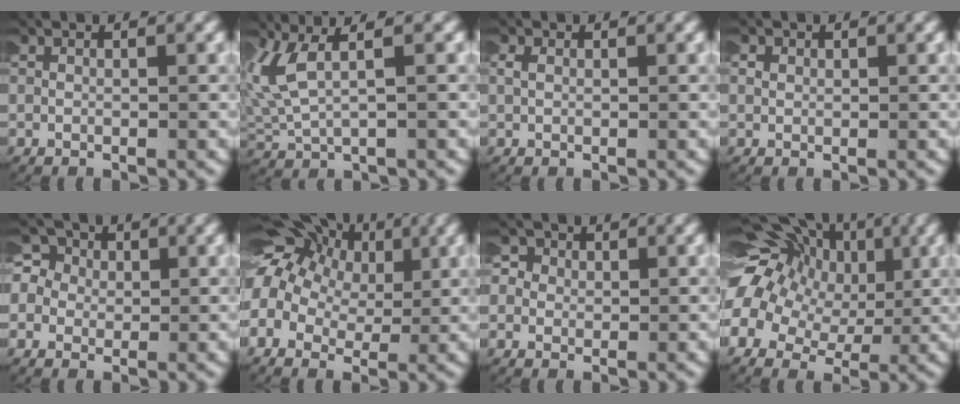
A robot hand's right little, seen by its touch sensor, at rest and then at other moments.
{"total": 4.3, "force": [1.6, 2.0, 3.4], "torque": [-0.091, 0.007, 0.034]}
{"total": 0.6, "force": [0.4, 0.2, 0.3], "torque": [-0.006, 0.001, 0.010]}
{"total": 0.8, "force": [0.4, 0.7, 0.1], "torque": [-0.008, 0.001, 0.005]}
{"total": 6.5, "force": [1.0, 5.9, 2.6], "torque": [-0.077, -0.003, 0.003]}
{"total": 11.3, "force": [4.1, 8.2, 6.7], "torque": [-0.130, 0.017, 0.048]}
{"total": 4.1, "force": [0.6, 3.9, 1.4], "torque": [-0.042, 0.003, -0.006]}
{"total": 12.9, "force": [3.3, 10.2, 7.3], "torque": [-0.163, 0.008, 0.044]}